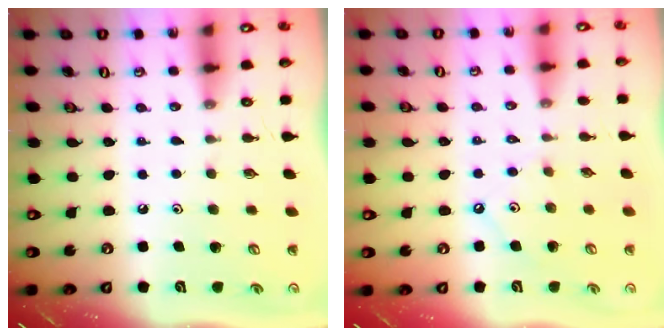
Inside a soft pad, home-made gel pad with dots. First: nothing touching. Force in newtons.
{"total": 1.6, "press": 1.6, "slide": 0.2}